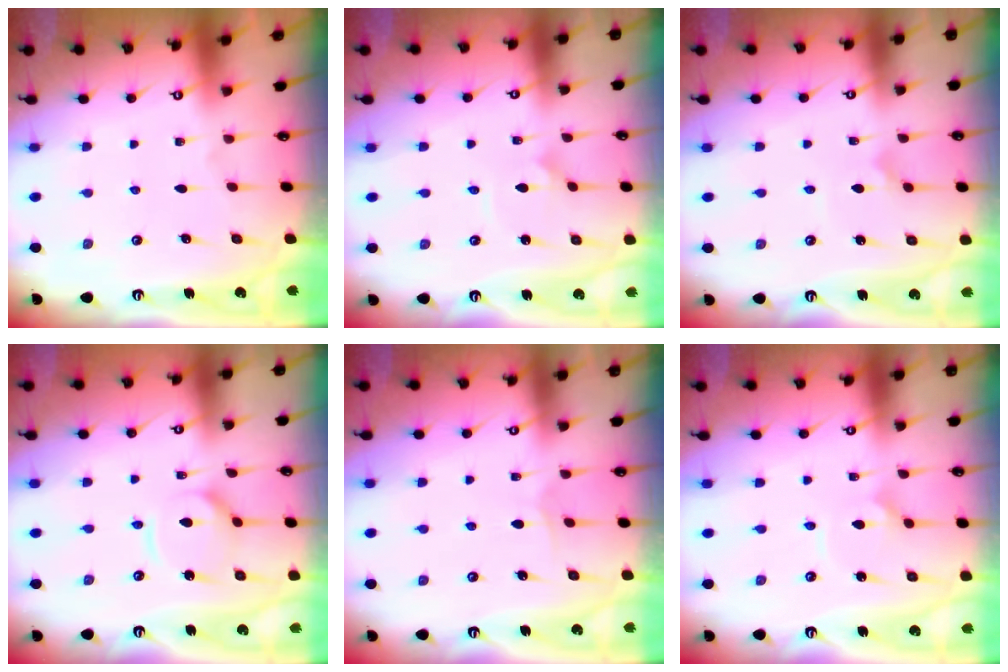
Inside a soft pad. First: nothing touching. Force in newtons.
{"total": 1.7, "press": 1.7, "slide": 0.1}
{"total": 2.5, "press": 2.5, "slide": 0.3}
{"total": 9.5, "press": 9.5, "slide": 0.9}
{"total": 3.9, "press": 3.9, "slide": 0.4}
{"total": 2.0, "press": 2.0, "slide": 0.1}